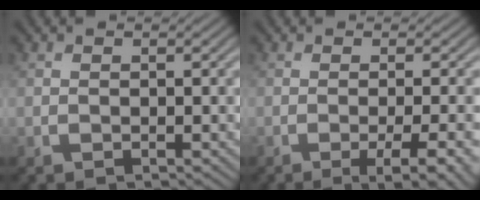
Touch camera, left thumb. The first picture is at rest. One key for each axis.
{"total": 5.9, "fx": -2.3, "fy": 1.1, "fz": 5.3, "tx": -0.071, "ty": 0.003, "tz": -0.027}